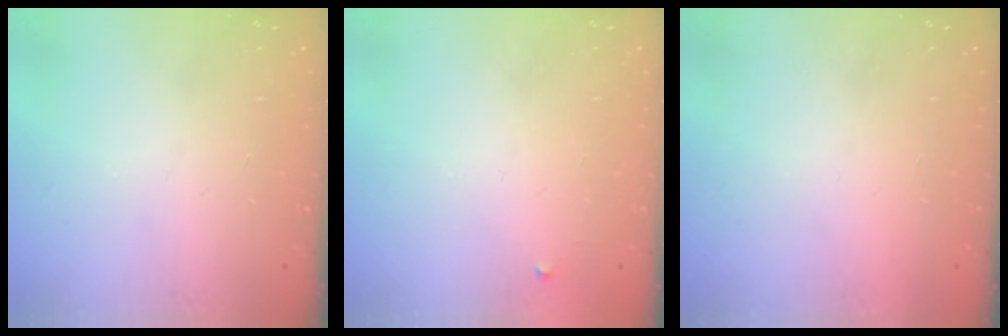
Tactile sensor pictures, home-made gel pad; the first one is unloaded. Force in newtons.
{"total": 2.4, "press": 2.3, "slide": 0.4}
{"total": 1.6, "press": 1.6, "slide": 0.1}